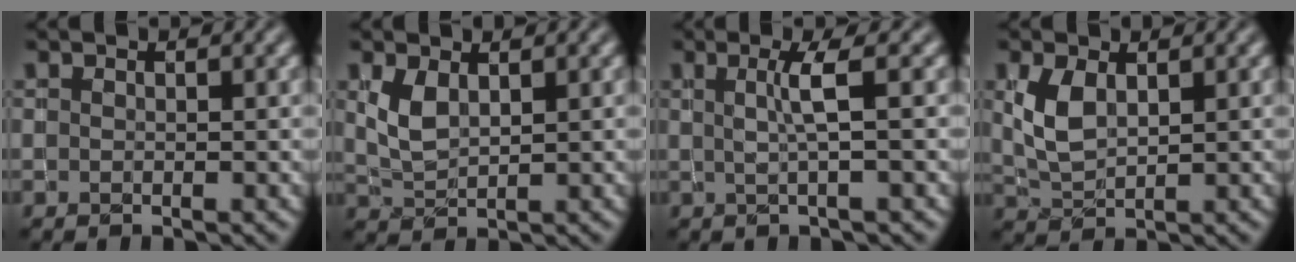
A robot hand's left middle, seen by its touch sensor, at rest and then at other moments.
{"total": 2.4, "force": [0.9, 1.3, 1.8], "torque": [-0.047, -0.002, 0.024]}
{"total": 2.4, "force": [0.1, 0.3, 2.4], "torque": [-0.044, -0.001, -0.001]}
{"total": 3.3, "force": [0.9, 1.9, 2.6], "torque": [-0.068, 0.001, 0.024]}